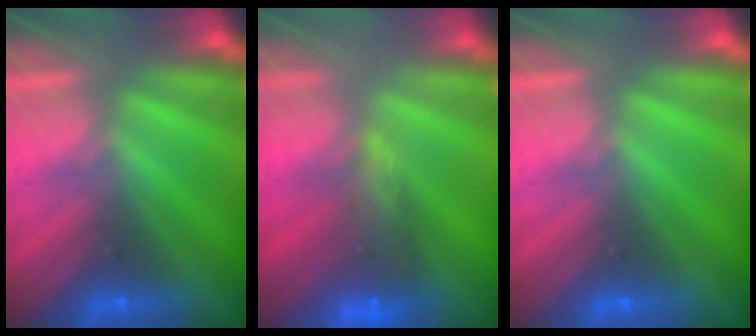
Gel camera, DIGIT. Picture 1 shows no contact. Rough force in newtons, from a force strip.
{"total": 5.6}
{"total": 0.0}